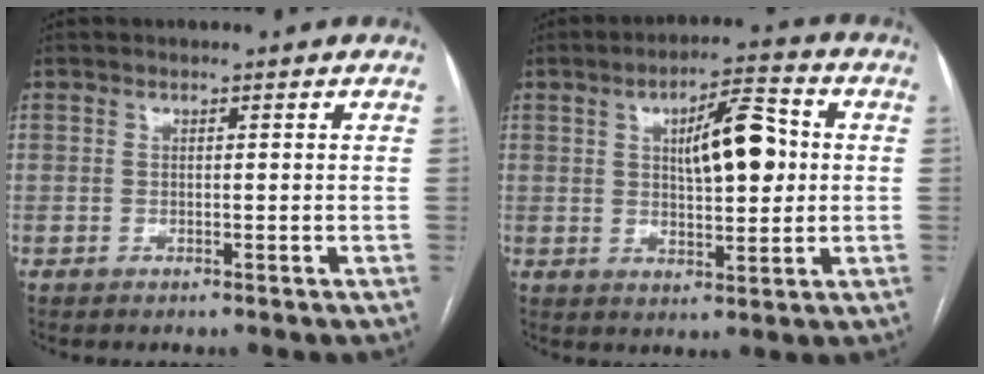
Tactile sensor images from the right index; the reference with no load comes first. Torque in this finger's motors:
{"motor_torque": [0.36, 0.04, 0.44, 0.08]}